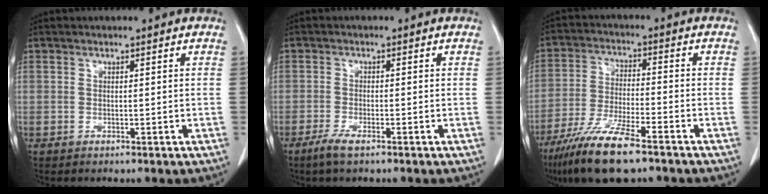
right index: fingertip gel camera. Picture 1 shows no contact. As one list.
[{"total": 2.9, "force": [-2.0, 0.4, 2.1], "torque": [-0.046, -0.004, -0.042]}, {"total": 11.8, "force": [-8.3, 1.7, 8.2], "torque": [-0.162, -0.028, -0.152]}]